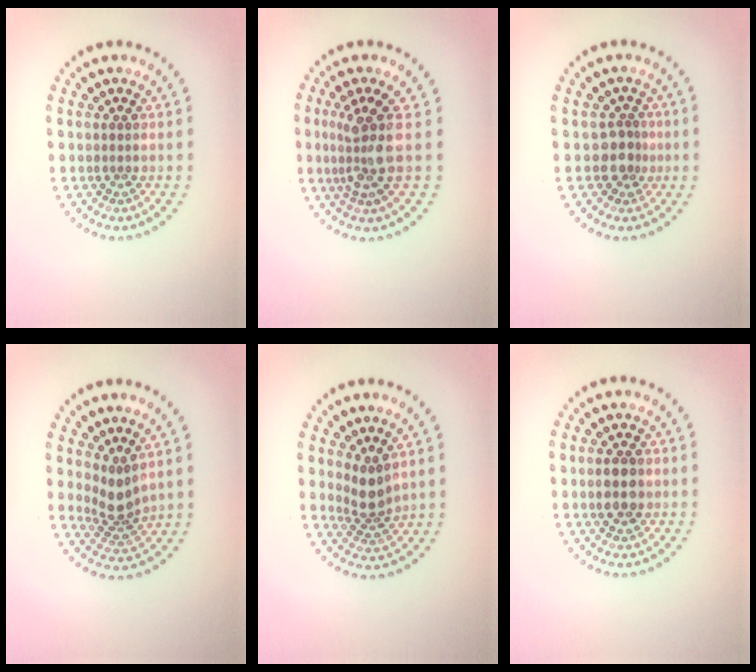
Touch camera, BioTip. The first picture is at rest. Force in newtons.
{"total": 3.6, "press": 2.8, "slide": 2.3}
{"total": 2.2, "press": 1.7, "slide": 1.3}
{"total": 2.9, "press": 2.2, "slide": 2.0}
{"total": 2.8, "press": 2.1, "slide": 1.8}
{"total": 2.9, "press": 2.9, "slide": 0.1}